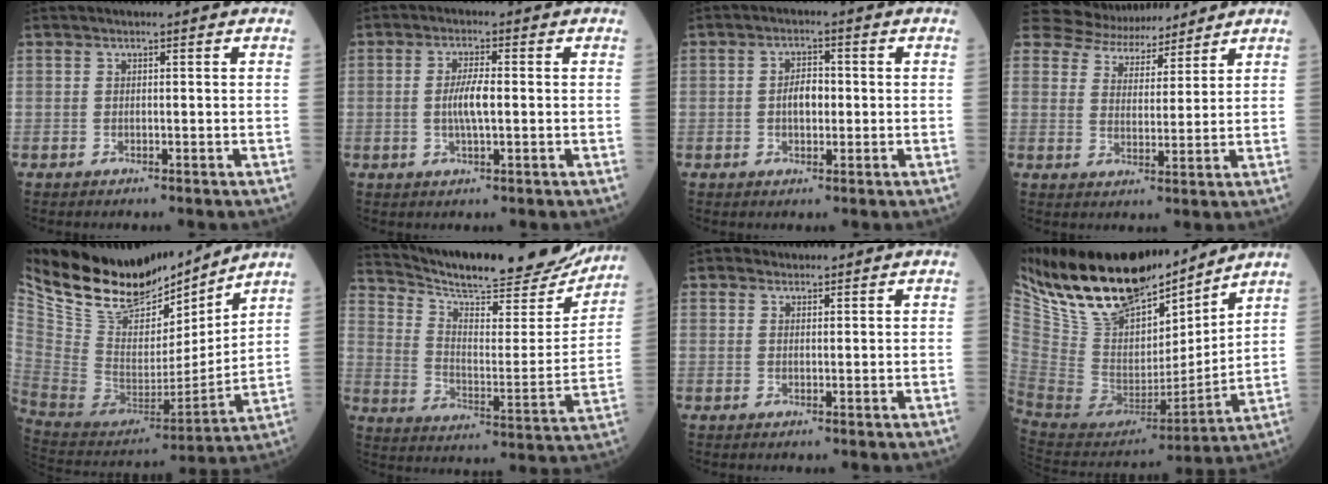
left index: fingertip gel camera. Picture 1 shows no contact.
{"total": 4.3, "force": [-0.3, 0.8, 4.2], "torque": [-0.089, -0.002, -0.007]}
{"total": 3.6, "force": [-0.3, 2.0, 3.0], "torque": [-0.056, 0.008, -0.006]}
{"total": 9.2, "force": [8.6, 3.2, 0.7], "torque": [-0.012, 0.019, 0.134]}
{"total": 23.9, "force": [20.0, 8.8, 9.7], "torque": [-0.207, -0.014, 0.350]}
{"total": 24.9, "force": [23.1, 3.8, 8.5], "torque": [-0.137, -0.058, 0.316]}
{"total": 1.3, "force": [1.0, 0.9, -0.1], "torque": [0.004, 0.004, 0.012]}
{"total": 21.2, "force": [17.2, 7.1, 10.1], "torque": [-0.181, -0.004, 0.318]}